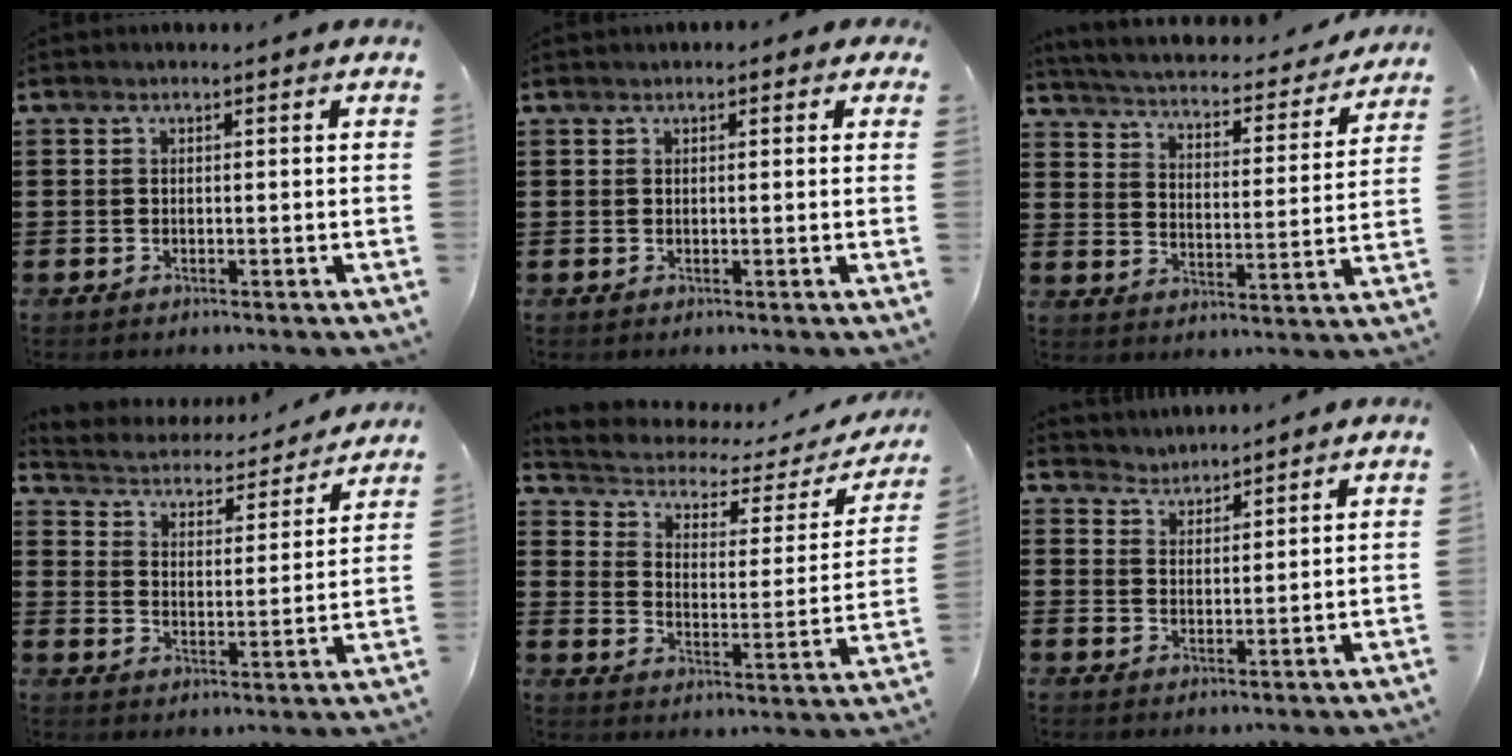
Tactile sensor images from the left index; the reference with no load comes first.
{"total": 0.8, "force": [0.4, 0.5, 0.5], "torque": [-0.010, 0.006, 0.007]}
{"total": 2.6, "force": [2.5, 0.1, 0.7], "torque": [-0.032, -0.026, 0.032]}
{"total": 3.1, "force": [3.1, 0.5, 0.1], "torque": [-0.024, -0.031, 0.044]}
{"total": 3.1, "force": [2.2, 1.6, 1.5], "torque": [-0.047, -0.020, 0.026]}
{"total": 2.9, "force": [2.7, 0.4, -0.7], "torque": [0.003, -0.007, 0.052]}